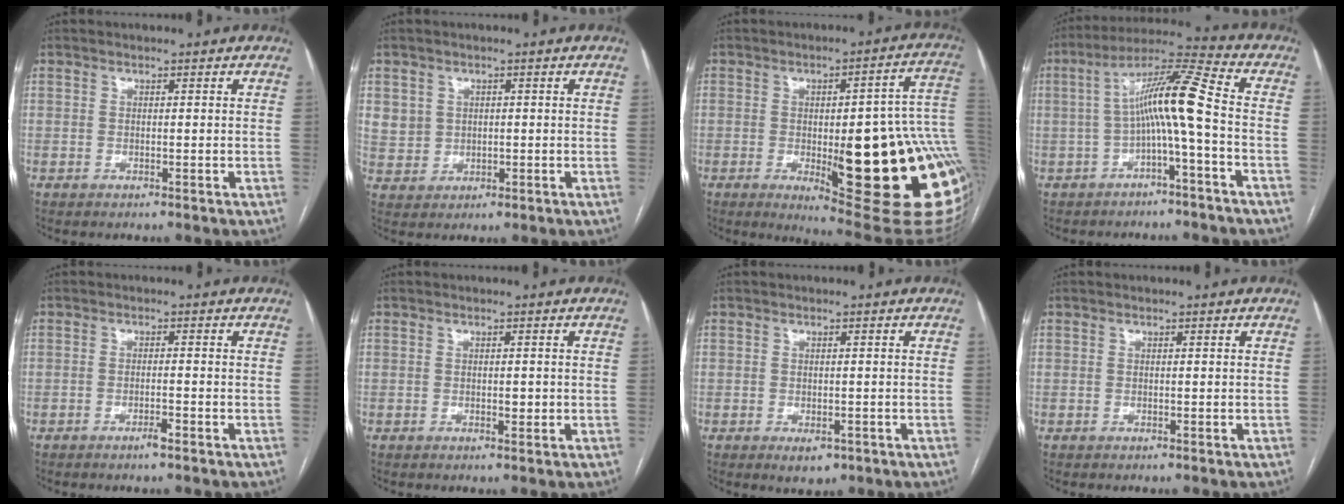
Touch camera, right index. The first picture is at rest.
{"total": 4.4, "force": [1.3, 4.2, 0.9], "torque": [-0.017, 0.008, 0.035]}
{"total": 26.7, "force": [-3.7, 5.6, 25.8], "torque": [-0.229, 0.003, -0.035]}
{"total": 10.2, "force": [-1.4, -0.4, 10.1], "torque": [-0.174, 0.034, -0.027]}
{"total": 1.5, "force": [-1.0, 0.0, 1.1], "torque": [-0.022, -0.002, -0.017]}
{"total": 1.3, "force": [-0.1, 0.6, 1.1], "torque": [-0.016, -0.001, 0.001]}
{"total": 2.8, "force": [-1.4, 1.5, 1.9], "torque": [-0.023, -0.002, -0.009]}
{"total": 0.0}